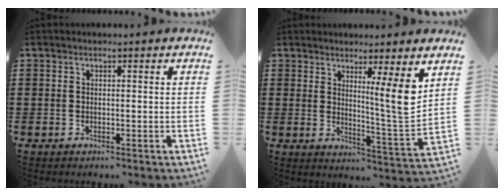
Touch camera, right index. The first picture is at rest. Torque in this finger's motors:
{"motor_torque": [0.36, 0.48, 0.59, 0.04]}